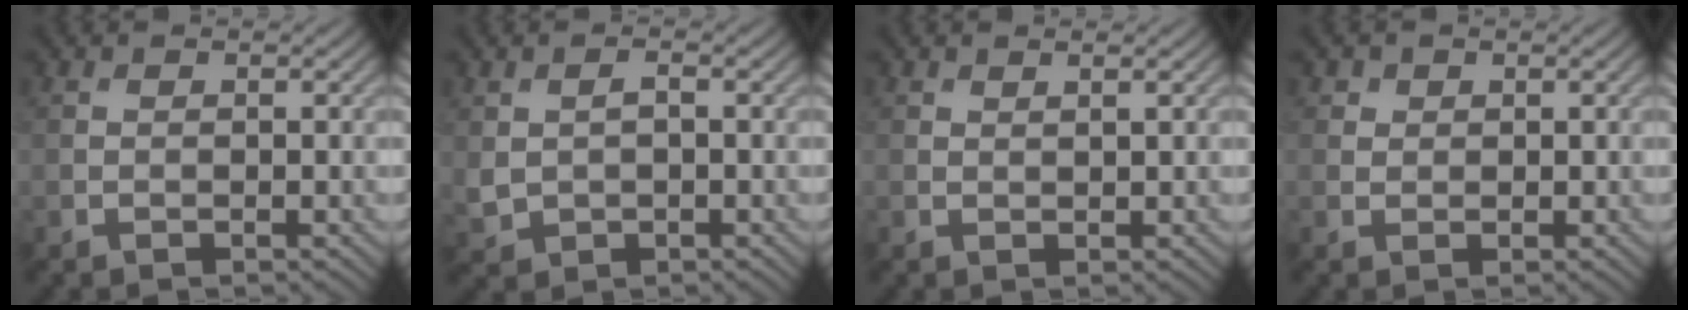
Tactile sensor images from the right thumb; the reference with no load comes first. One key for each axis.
{"total": 3.0, "fx": 0.1, "fy": 2.1, "fz": 2.0, "tx": -0.049, "ty": -0.003, "tz": 0.006}
{"total": 0.6, "fx": 0.5, "fy": 0.0, "fz": 0.3, "tx": -0.003, "ty": 0.000, "tz": 0.010}
{"total": 1.8, "fx": 0.9, "fy": 1.5, "fz": 0.4, "tx": -0.005, "ty": -0.009, "tz": 0.017}